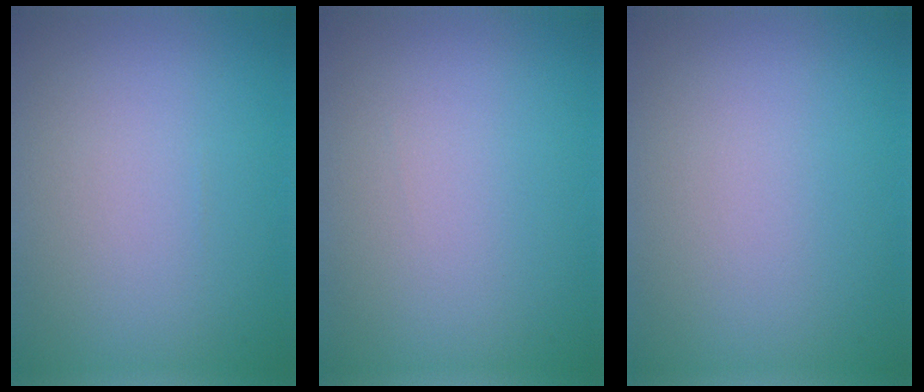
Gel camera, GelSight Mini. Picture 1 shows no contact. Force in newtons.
{"total": 0.0}
{"total": 0.0}